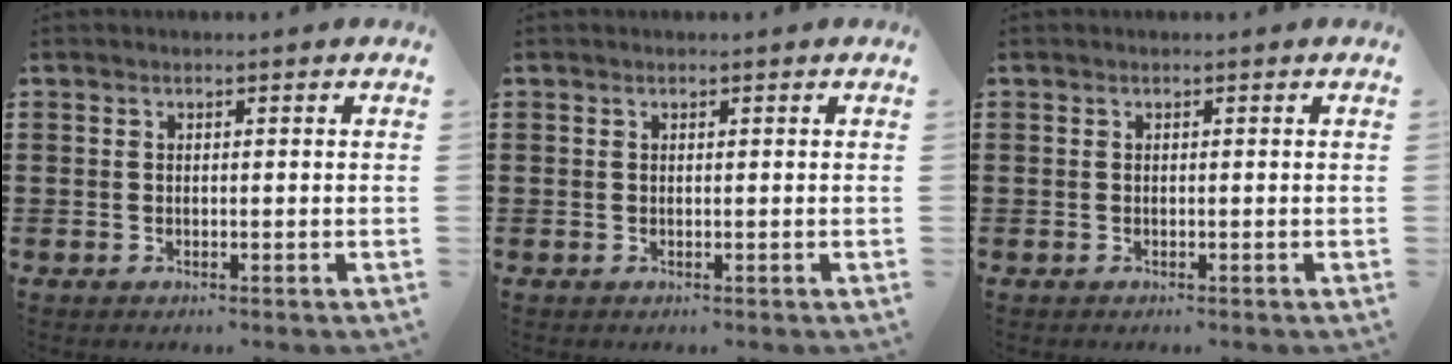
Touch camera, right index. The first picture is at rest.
{"total": 0.0}
{"total": 0.0}